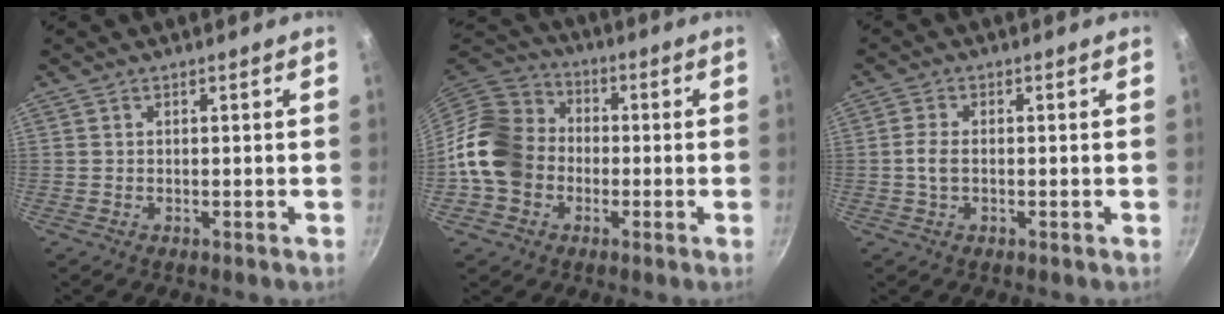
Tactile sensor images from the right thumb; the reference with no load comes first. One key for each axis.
{"total": 15.1, "fx": -2.4, "fy": 12.7, "fz": 7.8, "tx": -0.130, "ty": 0.039, "tz": -0.059}
{"total": 3.1, "fx": -0.3, "fy": 1.8, "fz": 2.5, "tx": -0.055, "ty": 0.008, "tz": -0.010}